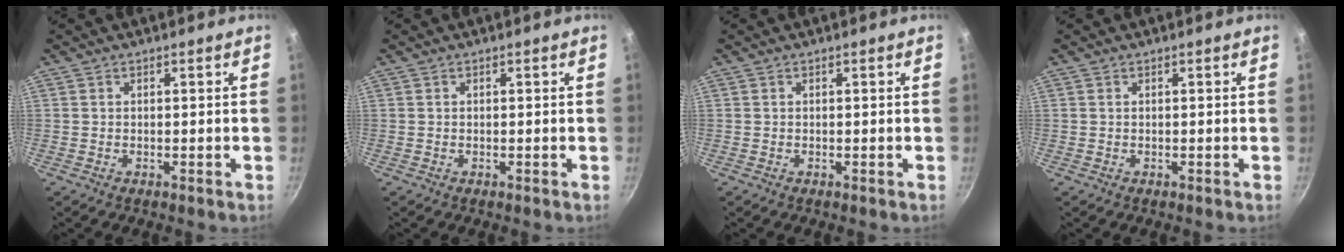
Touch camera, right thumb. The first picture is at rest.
{"total": 0.0}
{"total": 0.0}
{"total": 0.0}